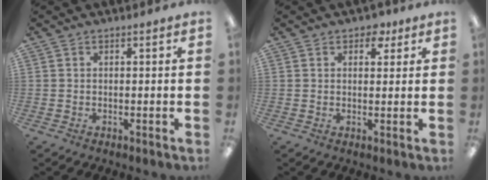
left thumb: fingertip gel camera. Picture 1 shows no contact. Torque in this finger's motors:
{"motor_torque": [-0.07, 0.04, -0.03, -0.11, -0.04]}